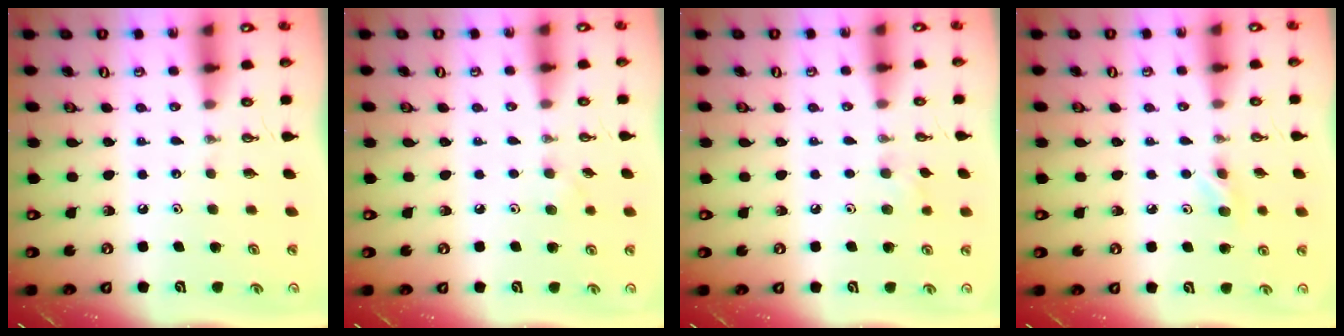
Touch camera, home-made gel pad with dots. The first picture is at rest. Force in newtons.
{"total": 5.3, "press": 5.1, "slide": 1.3}
{"total": 5.8, "press": 5.7, "slide": 1.0}
{"total": 5.0, "press": 4.8, "slide": 1.4}